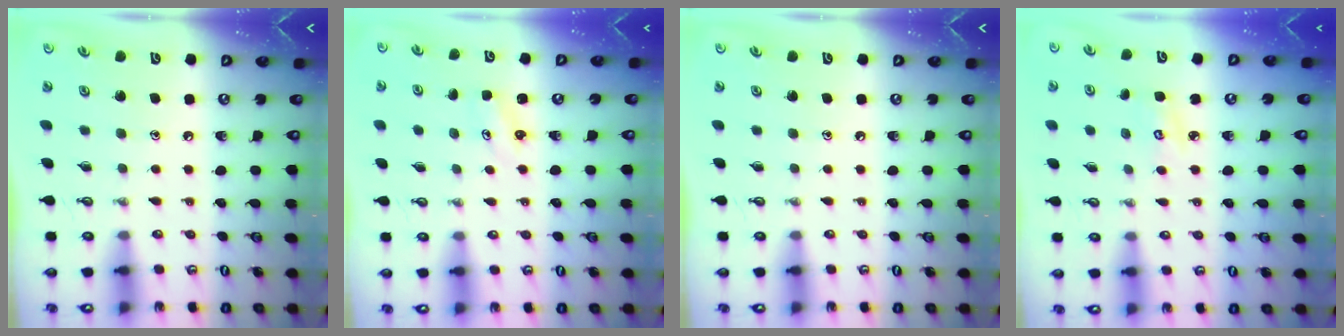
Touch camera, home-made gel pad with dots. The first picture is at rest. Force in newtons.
{"total": 2.5, "press": 2.5, "slide": 0.3}
{"total": 0.0}
{"total": 4.0, "press": 4.0, "slide": 0.4}